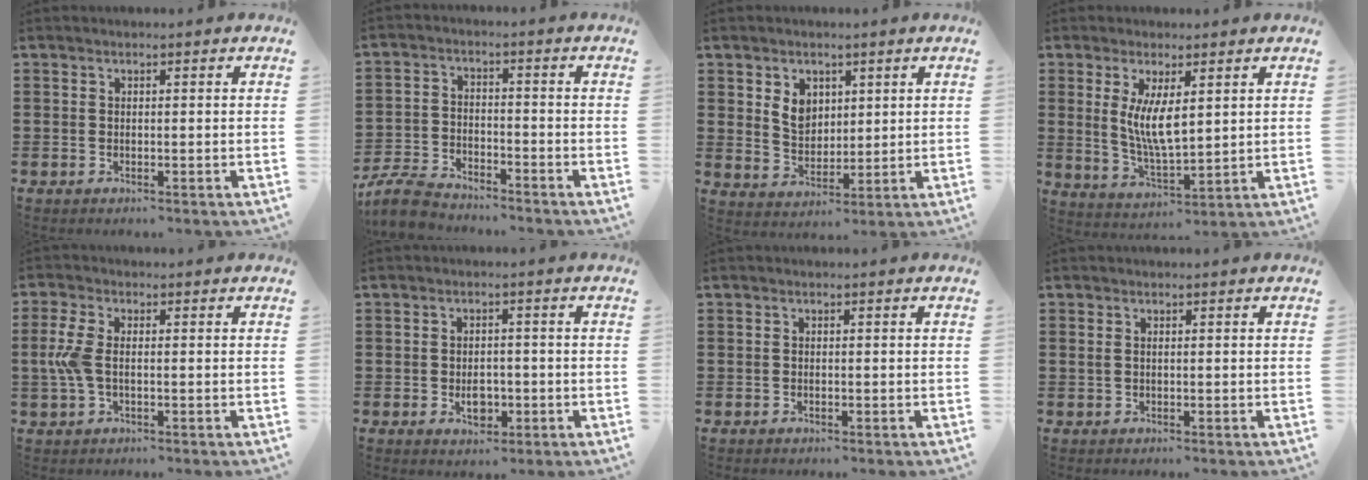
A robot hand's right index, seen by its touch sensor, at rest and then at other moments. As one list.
[{"total": 5.6, "force": [-5.3, 1.3, 1.4], "torque": [-0.047, 0.005, -0.108]}, {"total": 4.8, "force": [2.0, 3.8, 2.2], "torque": [-0.048, 0.010, 0.035]}, {"total": 6.7, "force": [1.7, 2.2, 6.1], "torque": [-0.120, 0.001, 0.032]}, {"total": 4.9, "force": [-0.3, 2.3, 4.3], "torque": [-0.115, -0.006, -0.016]}, {"total": 3.6, "force": [-1.0, 2.2, 2.6], "torque": [-0.036, -0.005, -0.020]}, {"total": 0.0}, {"total": 0.6, "force": [0.2, 0.3, 0.5], "torque": [-0.012, 0.002, 0.003]}]